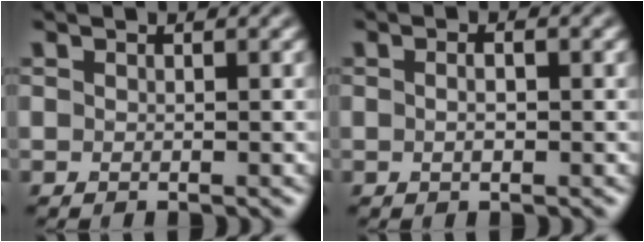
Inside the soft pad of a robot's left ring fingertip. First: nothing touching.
{"total": 1.7, "force": [0.3, 0.7, 1.5], "torque": [-0.018, -0.005, -0.008]}